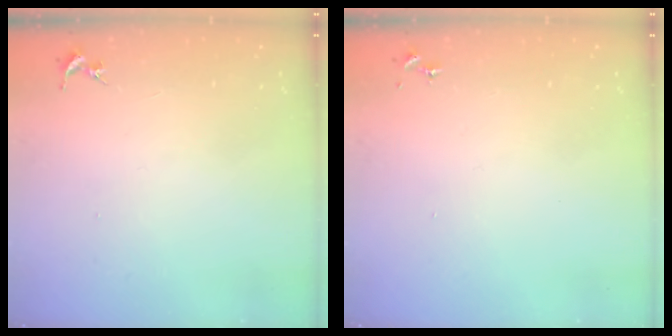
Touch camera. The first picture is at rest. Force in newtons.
{"total": 0.0}